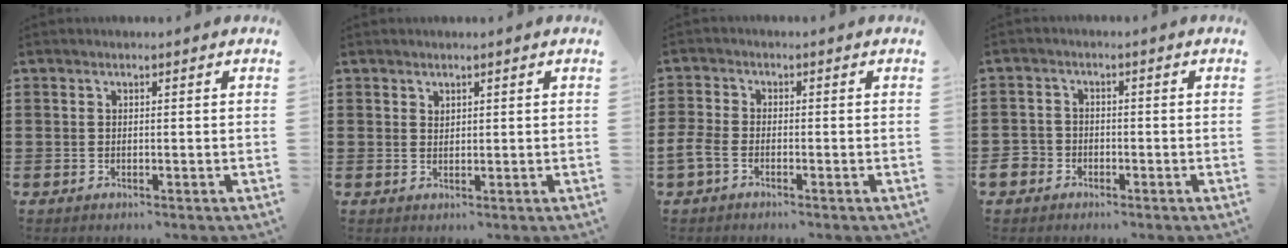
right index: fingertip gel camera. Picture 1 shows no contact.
{"total": 1.1, "force": [1.0, 0.5, 0.1], "torque": [-0.002, 0.002, 0.019]}
{"total": 2.7, "force": [-1.8, 1.2, 1.7], "torque": [-0.053, -0.005, -0.039]}
{"total": 3.0, "force": [-1.9, 2.3, 0.4], "torque": [-0.039, -0.006, -0.048]}